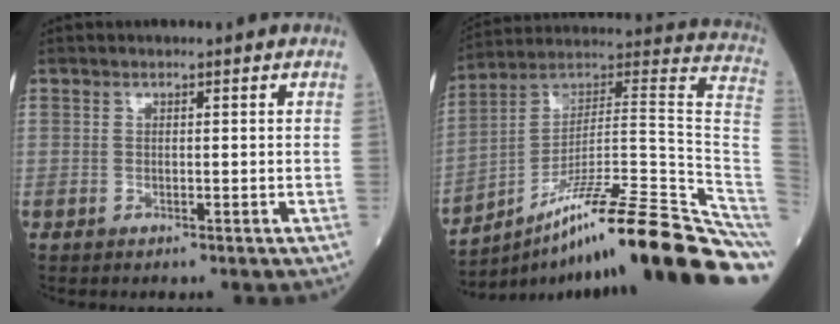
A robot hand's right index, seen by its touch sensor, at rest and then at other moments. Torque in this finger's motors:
{"motor_torque": [-0.38, -0.64, 0.38, 0.11]}